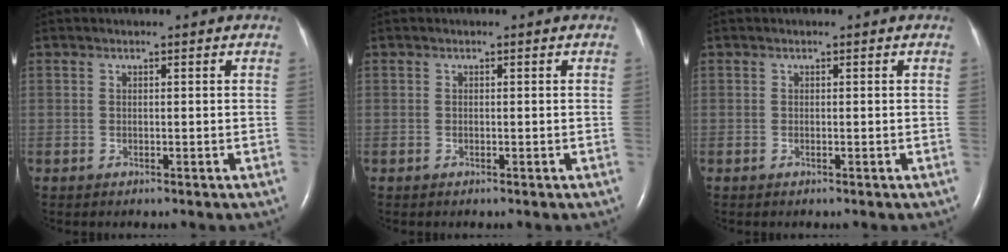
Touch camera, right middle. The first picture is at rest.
{"total": 0.0}
{"total": 0.0}